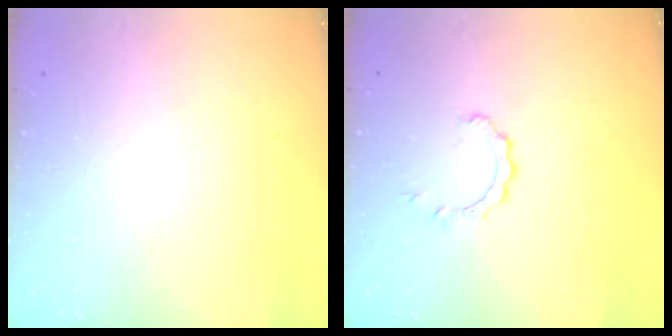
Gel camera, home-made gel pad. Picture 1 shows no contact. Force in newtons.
{"total": 2.2, "press": 2.2, "slide": 0.1}